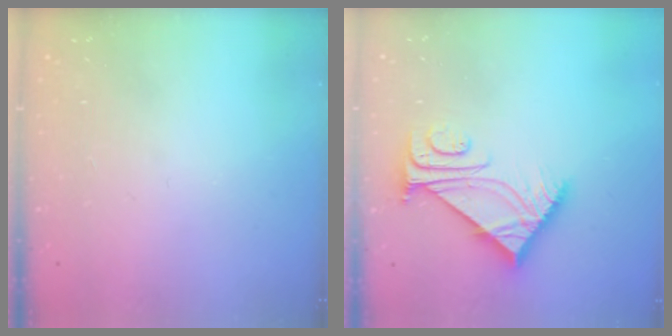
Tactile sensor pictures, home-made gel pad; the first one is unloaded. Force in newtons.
{"total": 7.6, "press": 7.6, "slide": 0.7}